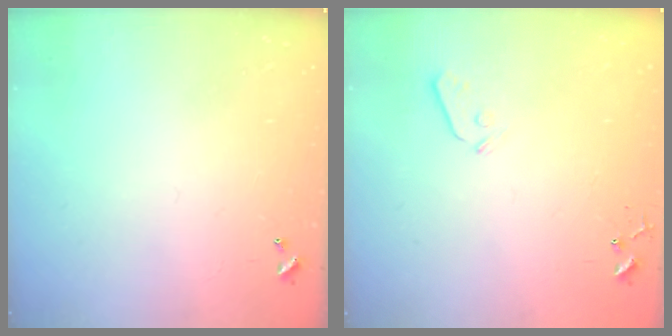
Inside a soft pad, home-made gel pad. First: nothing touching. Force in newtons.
{"total": 3.7, "press": 3.6, "slide": 0.6}